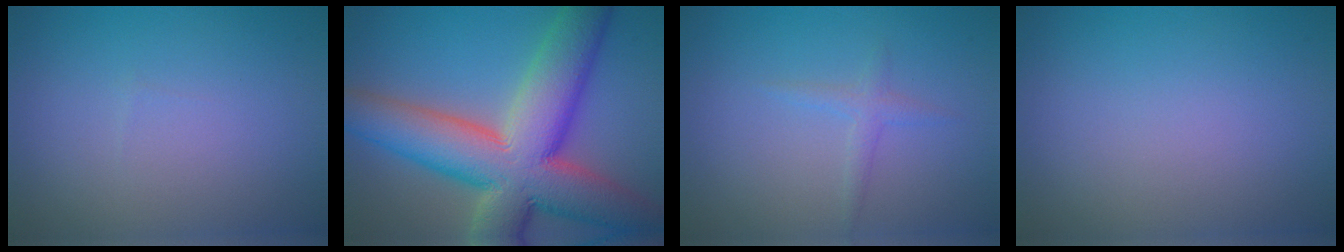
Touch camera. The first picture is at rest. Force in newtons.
{"total": 14.4, "press": 14.4, "slide": 1.1}
{"total": 1.2, "press": 1.2, "slide": 0.1}
{"total": 0.0}